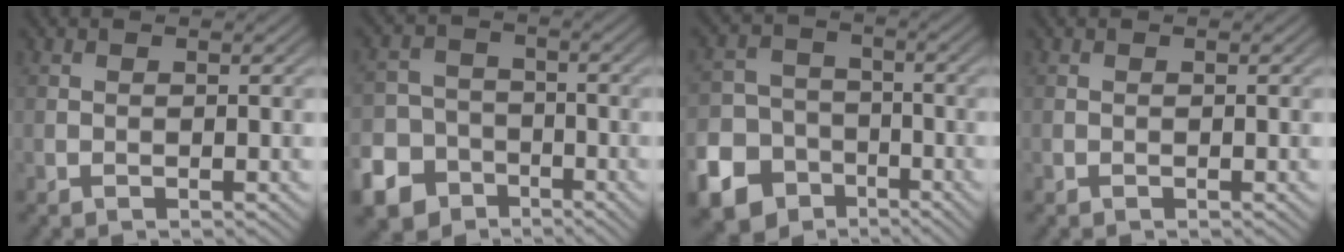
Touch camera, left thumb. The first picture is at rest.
{"total": 11.4, "force": [-6.7, 8.9, 2.6], "torque": [-0.084, -0.048, -0.129]}
{"total": 14.7, "force": [-8.0, 11.7, 3.8], "torque": [-0.127, -0.068, -0.142]}
{"total": 0.0}